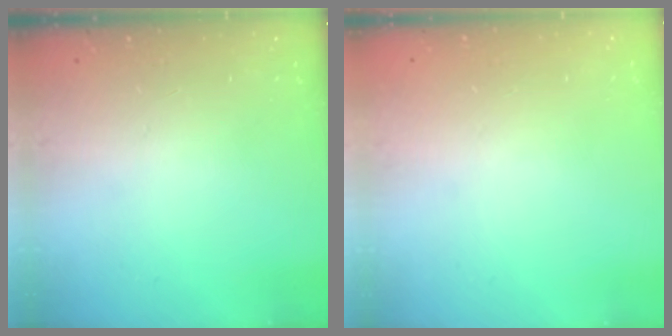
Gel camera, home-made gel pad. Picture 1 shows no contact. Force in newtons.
{"total": 0.0}